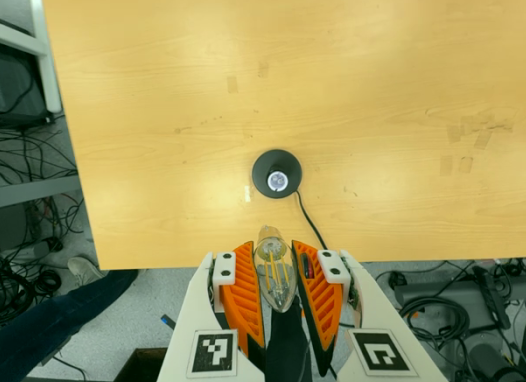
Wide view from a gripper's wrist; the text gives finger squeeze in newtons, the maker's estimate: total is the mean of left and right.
{"total": 15.4, "left": 16.3, "right": 14.5}